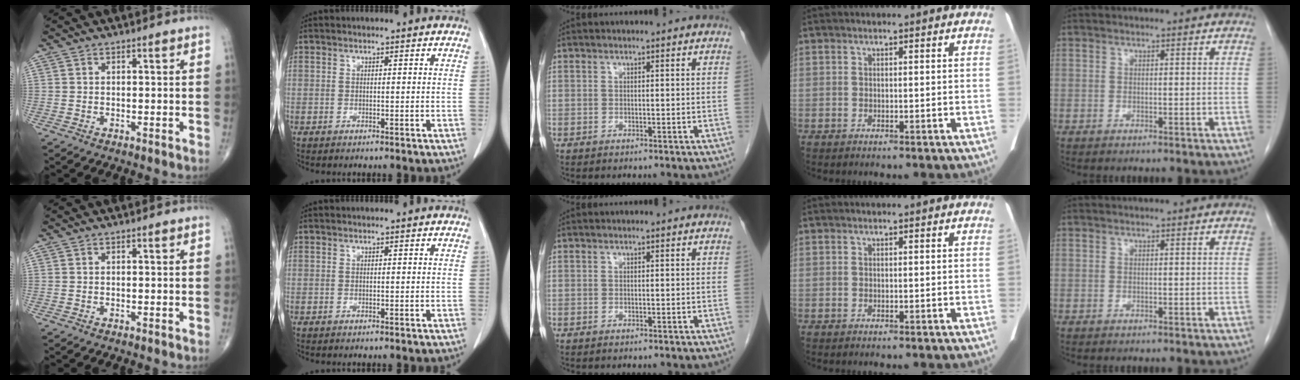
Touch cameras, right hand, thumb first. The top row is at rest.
{}